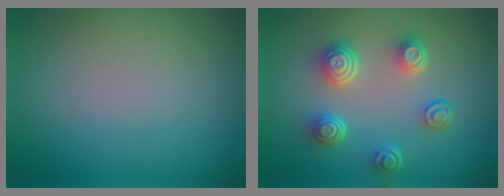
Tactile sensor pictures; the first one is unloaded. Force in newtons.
{"total": 4.7, "press": 3.5, "slide": 3.1}